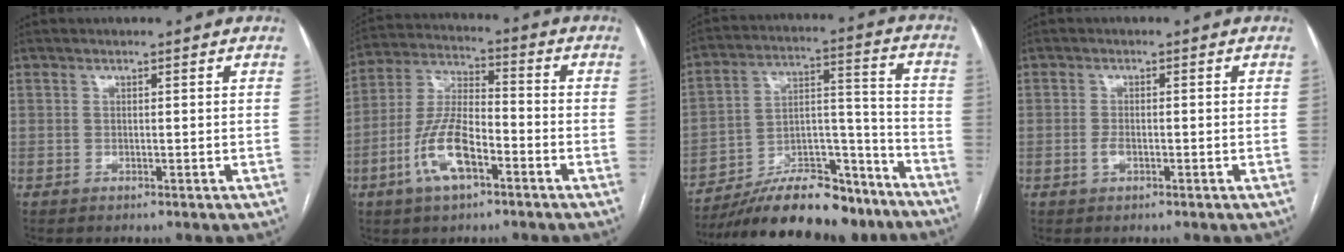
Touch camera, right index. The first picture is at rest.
{"total": 11.4, "force": [-5.0, 4.2, 9.3], "torque": [-0.202, 0.009, -0.093]}
{"total": 21.3, "force": [-18.1, 5.9, 9.5], "torque": [-0.139, 0.030, -0.289]}
{"total": 1.6, "force": [-0.6, 0.7, 1.3], "torque": [-0.026, 0.001, -0.011]}